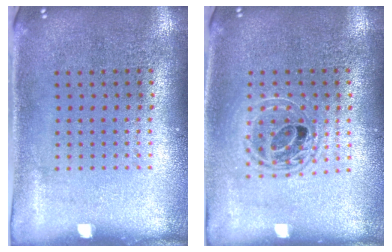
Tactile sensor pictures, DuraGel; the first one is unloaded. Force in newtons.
{"total": 1.7, "press": 1.4, "slide": 0.9}